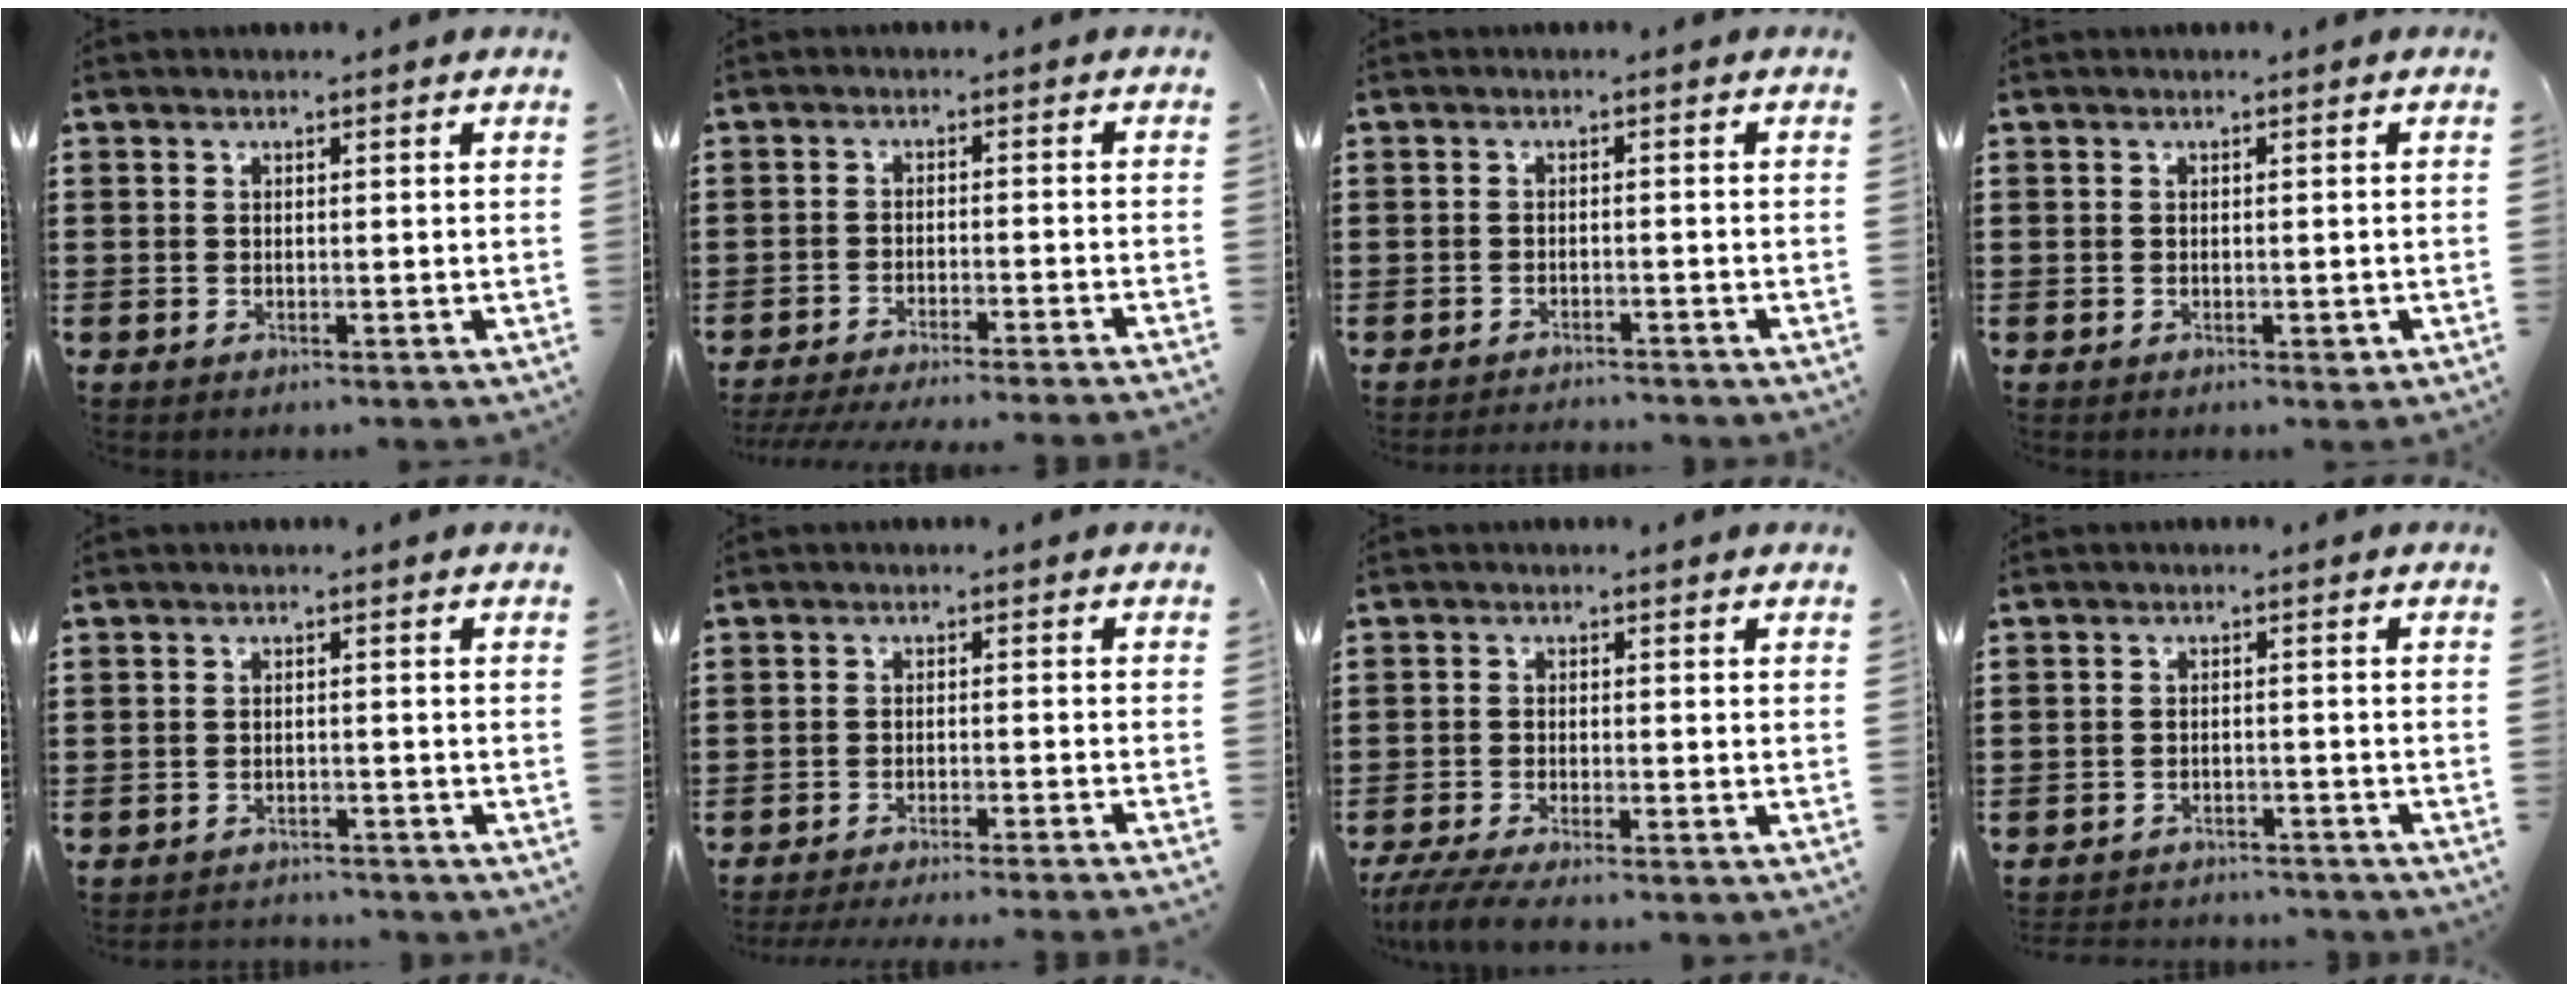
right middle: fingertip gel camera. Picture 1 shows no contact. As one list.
[{"total": 3.3, "force": [-3.2, -0.5, 1.0], "torque": [-0.018, -0.006, -0.063]}, {"total": 1.6, "force": [-1.6, 0.0, 0.0], "torque": [-0.005, 0.001, -0.032]}, {"total": 0.6, "force": [-0.2, 0.4, 0.4], "torque": [-0.008, -0.001, -0.003]}, {"total": 1.8, "force": [-1.8, 0.2, -0.1], "torque": [-0.007, -0.001, -0.039]}, {"total": 2.8, "force": [-2.6, -0.5, 0.7], "torque": [-0.014, -0.002, -0.054]}, {"total": 3.4, "force": [-3.0, 0.0, 1.6], "torque": [-0.050, -0.017, -0.062]}, {"total": 2.7, "force": [-2.7, 0.3, -0.4], "torque": [-0.001, 0.000, -0.061]}]